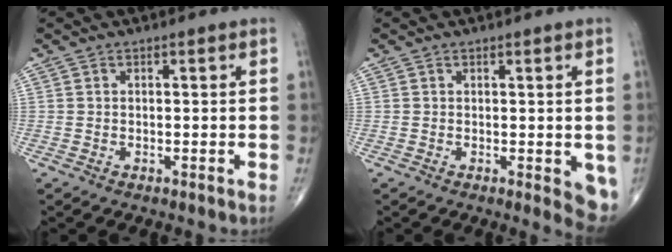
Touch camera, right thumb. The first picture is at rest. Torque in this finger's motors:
{"motor_torque": [1.21, 1.18, 1.13, -0.28, 0.21]}